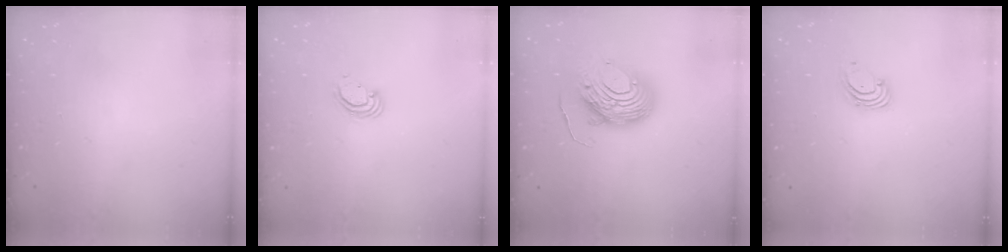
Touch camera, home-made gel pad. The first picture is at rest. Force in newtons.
{"total": 3.6, "press": 3.6, "slide": 0.3}
{"total": 12.8, "press": 12.7, "slide": 1.3}
{"total": 1.6, "press": 1.6, "slide": 0.1}